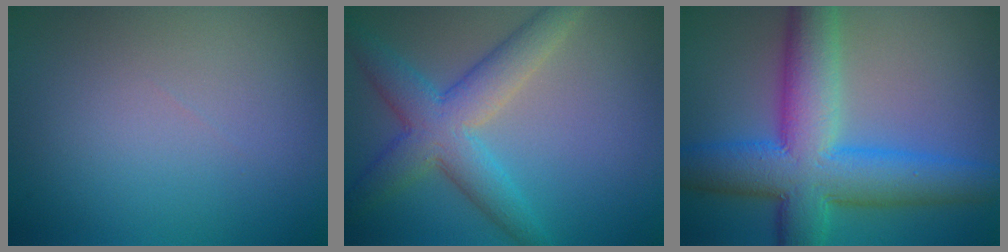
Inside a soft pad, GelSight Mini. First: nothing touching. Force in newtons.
{"total": 5.9, "press": 5.9, "slide": 0.1}
{"total": 10.7, "press": 10.7, "slide": 0.1}